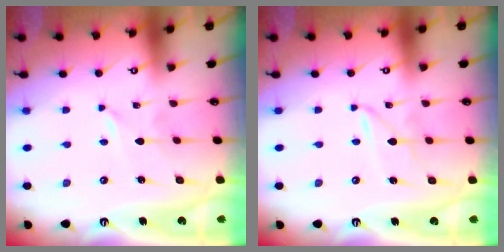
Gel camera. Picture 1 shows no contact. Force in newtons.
{"total": 1.6, "press": 1.6, "slide": 0.1}